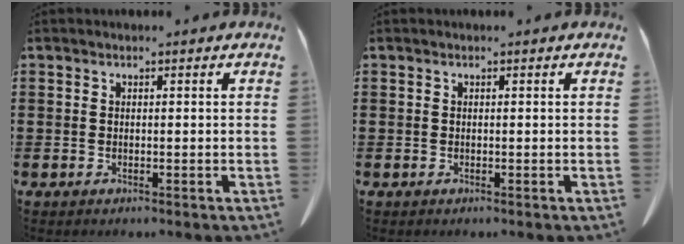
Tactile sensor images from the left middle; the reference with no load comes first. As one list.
[{"total": 0.0}]